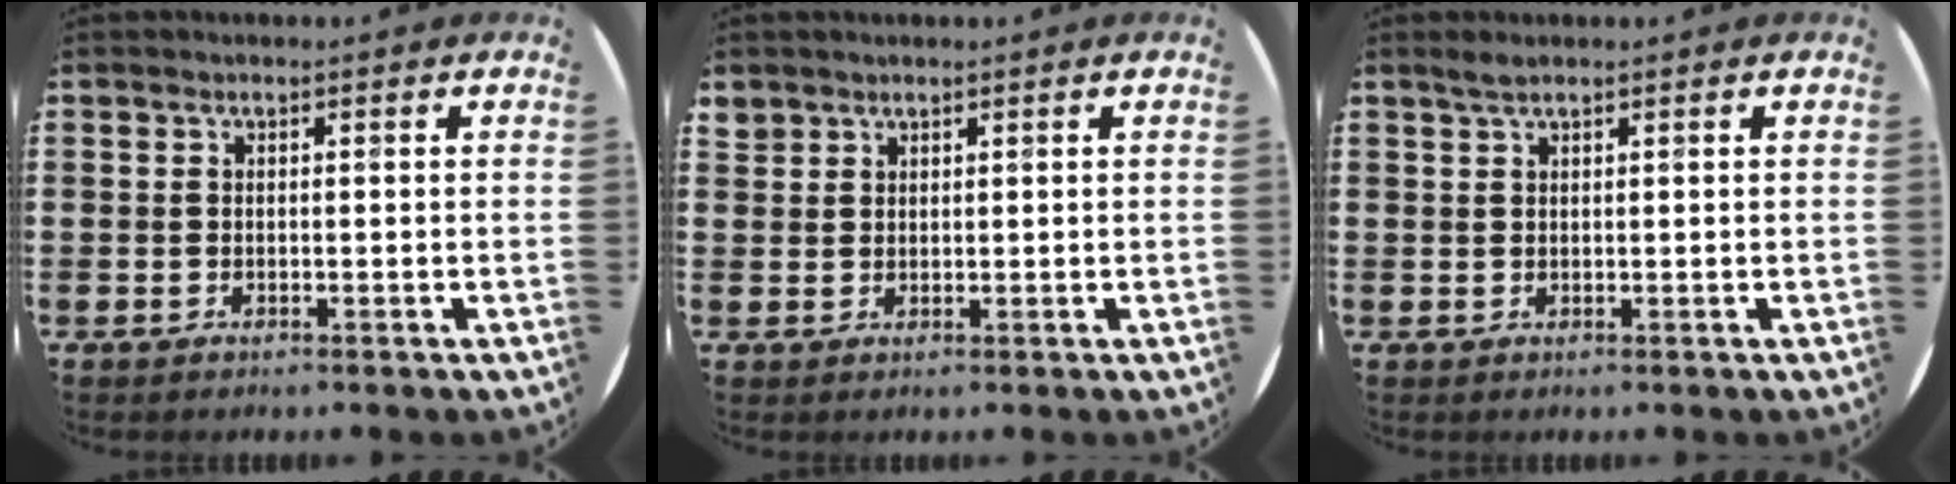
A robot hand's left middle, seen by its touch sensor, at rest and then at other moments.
{"total": 1.6, "force": [1.4, 0.7, -0.1], "torque": [0.001, 0.003, 0.029]}
{"total": 1.2, "force": [1.0, 0.0, 0.6], "torque": [-0.012, 0.003, 0.018]}